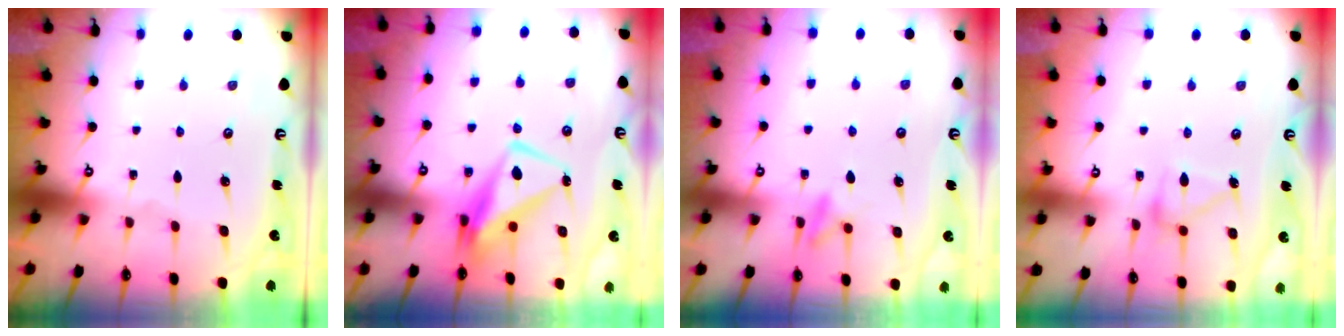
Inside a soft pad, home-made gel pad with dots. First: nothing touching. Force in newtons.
{"total": 8.9, "press": 8.8, "slide": 1.6}
{"total": 10.1, "press": 10.0, "slide": 1.3}
{"total": 13.9, "press": 13.9, "slide": 0.5}